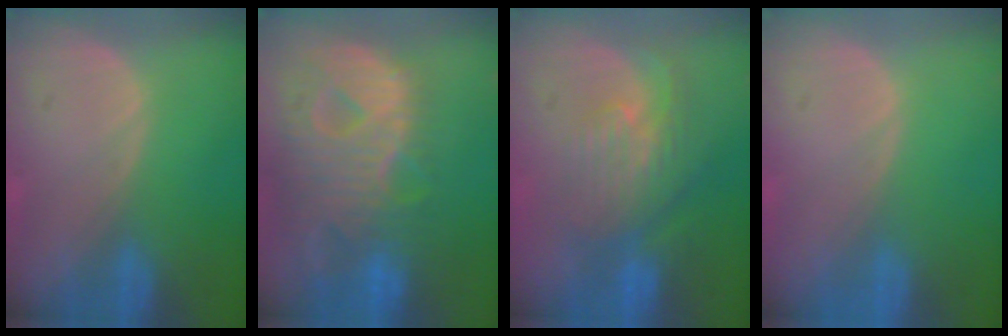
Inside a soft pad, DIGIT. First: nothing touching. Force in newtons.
{"total": 12.8, "press": 10.8, "slide": 6.8}
{"total": 8.0, "press": 7.1, "slide": 3.7}
{"total": 0.0}